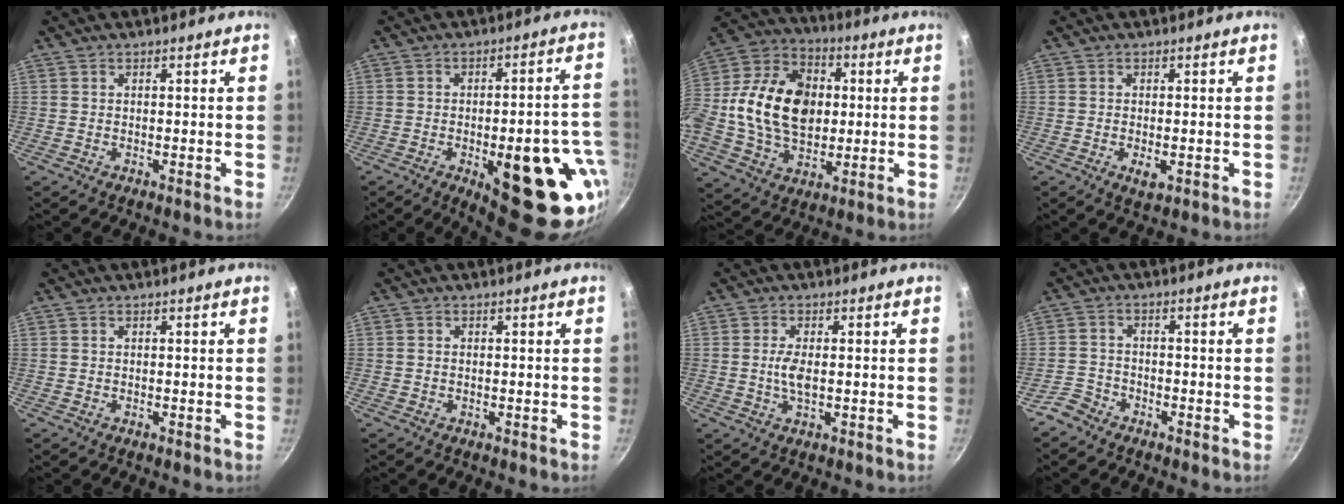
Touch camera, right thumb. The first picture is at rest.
{"total": 24.5, "force": [-8.2, 9.8, 20.9], "torque": [-0.195, 0.017, -0.093]}
{"total": 22.4, "force": [1.1, 15.9, 15.6], "torque": [-0.258, 0.026, 0.013]}
{"total": 2.6, "force": [-0.7, 1.3, 2.2], "torque": [-0.037, -0.007, -0.009]}
{"total": 0.0}
{"total": 0.6, "force": [0.0, 0.5, 0.3], "torque": [-0.005, 0.003, -0.001]}
{"total": 3.7, "force": [-0.1, 1.5, 3.4], "torque": [-0.073, -0.001, -0.002]}
{"total": 3.5, "force": [-2.9, 2.0, 0.6], "torque": [-0.011, 0.031, -0.058]}